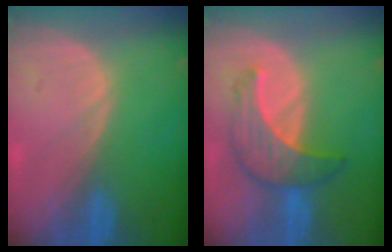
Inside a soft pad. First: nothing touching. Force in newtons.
{"total": 7.0, "press": 6.9, "slide": 0.5}